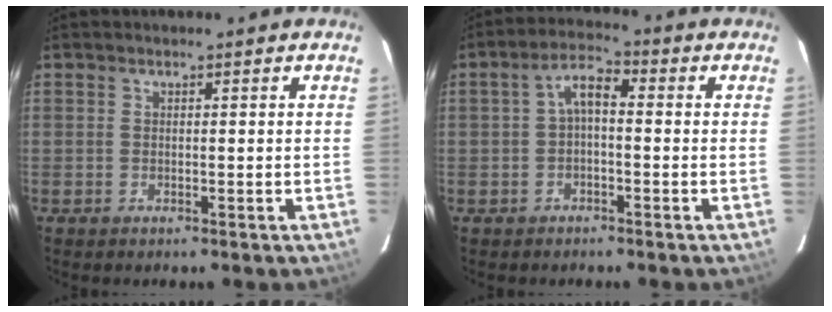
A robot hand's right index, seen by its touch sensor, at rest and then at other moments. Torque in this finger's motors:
{"motor_torque": [0.95, 0.11, 0.46, 0.10]}